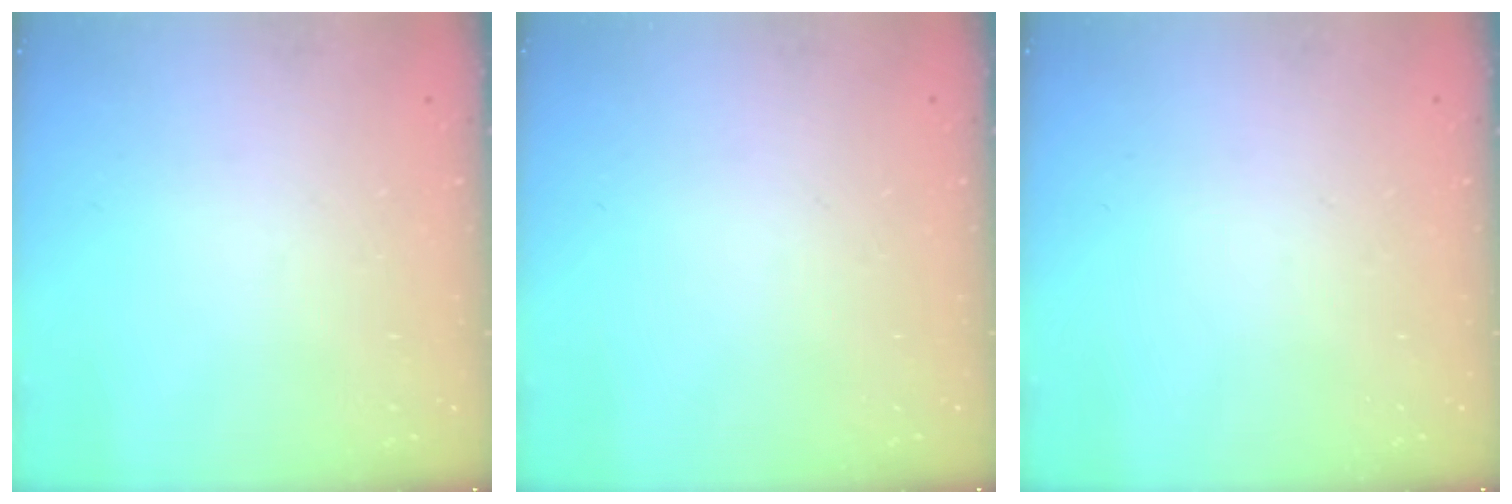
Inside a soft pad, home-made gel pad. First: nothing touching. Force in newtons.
{"total": 0.0}
{"total": 0.0}